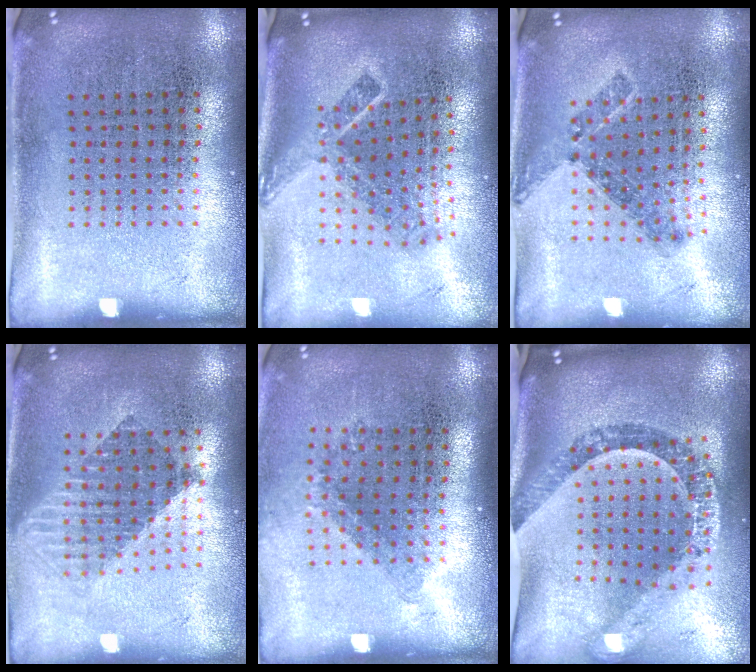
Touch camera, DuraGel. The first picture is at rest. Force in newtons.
{"total": 2.2, "press": 1.5, "slide": 1.6}
{"total": 0.8, "press": 0.8, "slide": 0.3}
{"total": 1.6, "press": 1.4, "slide": 0.9}
{"total": 1.3, "press": 0.8, "slide": 0.9}
{"total": 2.1, "press": 1.8, "slide": 1.2}